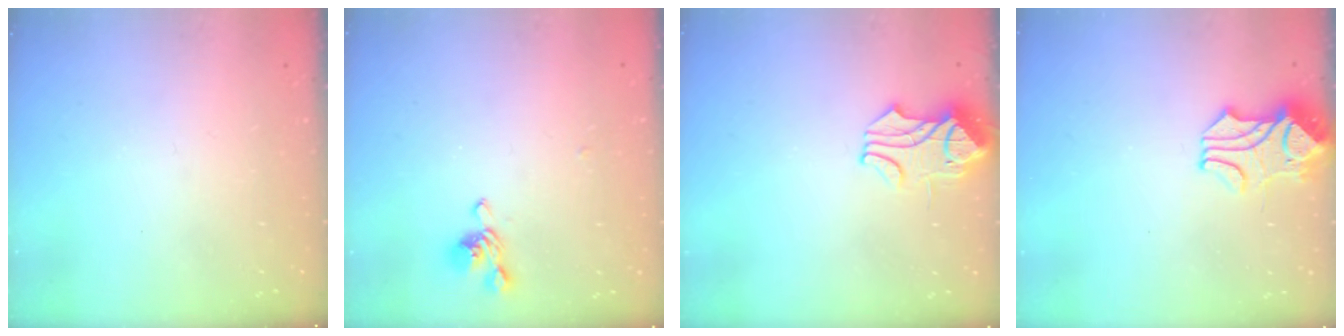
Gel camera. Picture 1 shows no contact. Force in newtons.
{"total": 4.1, "press": 4.1, "slide": 0.3}
{"total": 1.5, "press": 1.1, "slide": 1.0}
{"total": 2.1, "press": 1.9, "slide": 1.0}